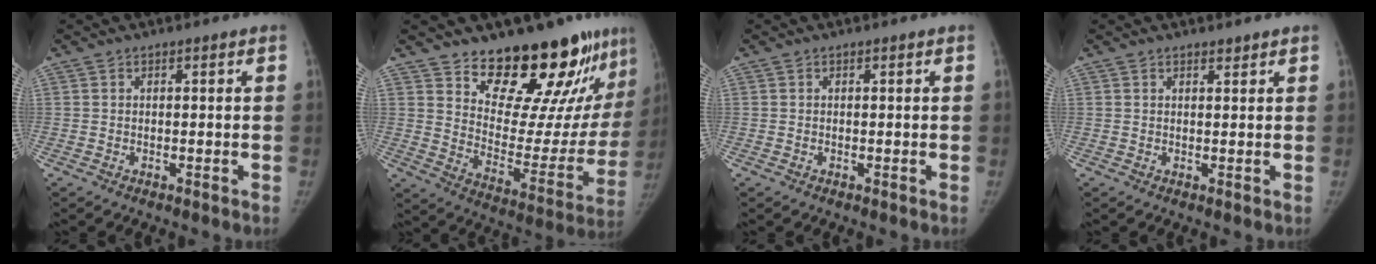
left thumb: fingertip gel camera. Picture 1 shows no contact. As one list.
[{"total": 23.2, "force": [18.0, 8.4, 12.1], "torque": [-0.125, -0.129, 0.259]}, {"total": 0.0}, {"total": 1.0, "force": [1.0, 0.2, 0.3], "torque": [-0.004, -0.008, 0.016]}]